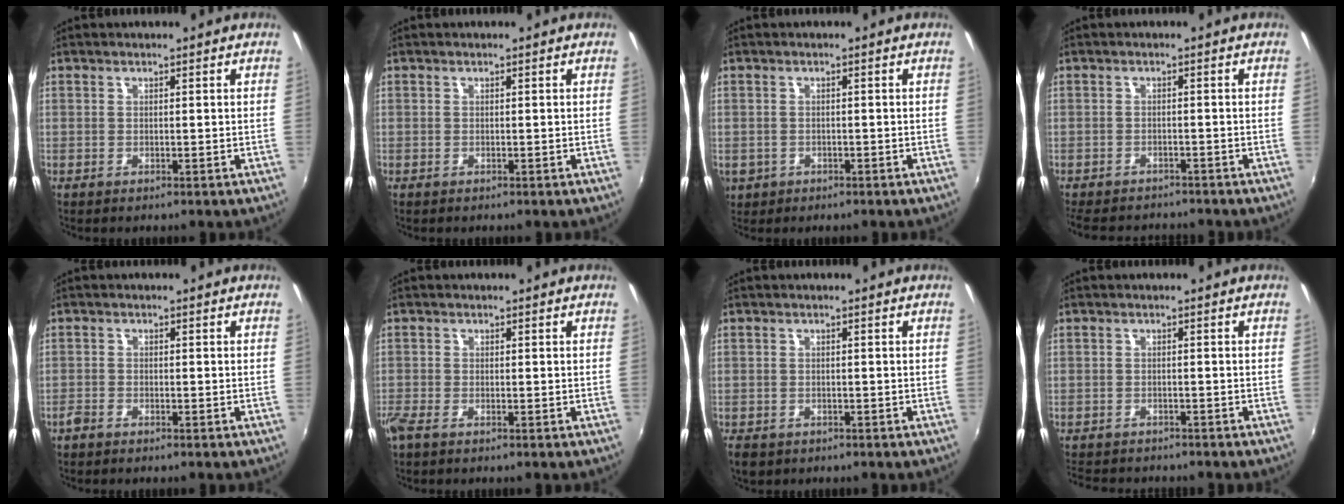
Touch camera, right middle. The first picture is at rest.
{"total": 0.0}
{"total": 4.3, "force": [-1.3, 3.8, 1.7], "torque": [-0.046, -0.005, -0.014]}
{"total": 8.5, "force": [-7.6, 2.6, 2.7], "torque": [-0.071, -0.016, -0.113]}
{"total": 1.7, "force": [-1.5, 0.6, 0.6], "torque": [-0.020, -0.002, -0.032]}
{"total": 2.3, "force": [-1.7, 0.5, 1.5], "torque": [-0.039, -0.009, -0.036]}
{"total": 3.2, "force": [-2.1, 2.0, 1.3], "torque": [-0.035, -0.011, -0.034]}
{"total": 7.1, "force": [-6.5, 2.0, 2.2], "torque": [-0.059, -0.015, -0.099]}